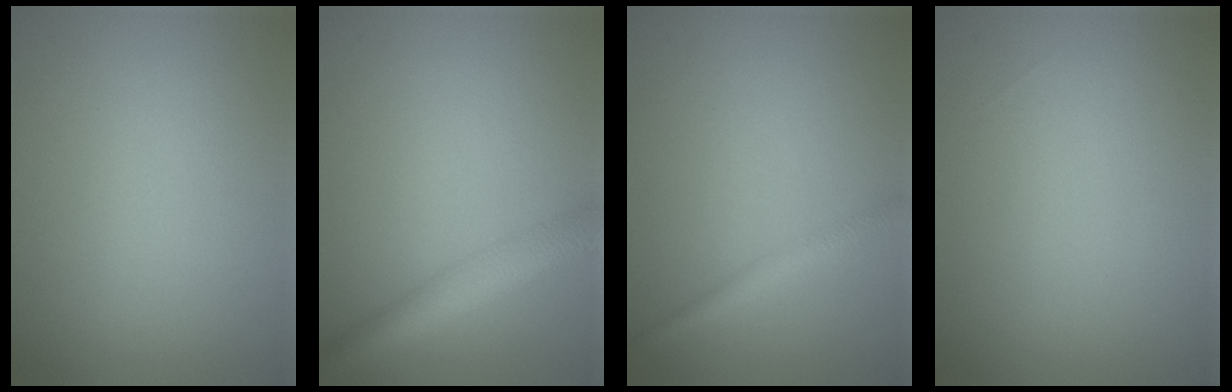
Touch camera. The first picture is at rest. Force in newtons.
{"total": 5.3, "press": 5.3, "slide": 0.2}
{"total": 1.9, "press": 1.9, "slide": 0.0}
{"total": 0.0}